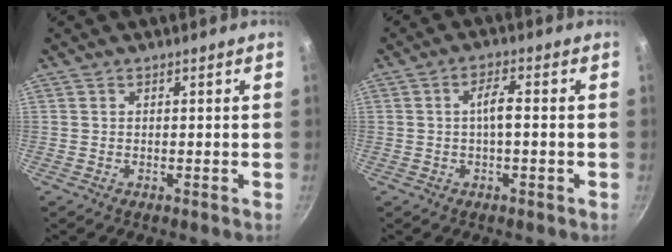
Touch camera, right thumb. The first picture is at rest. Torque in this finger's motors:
{"motor_torque": [2.39, 2.62, 2.13, -0.64, 0.61]}